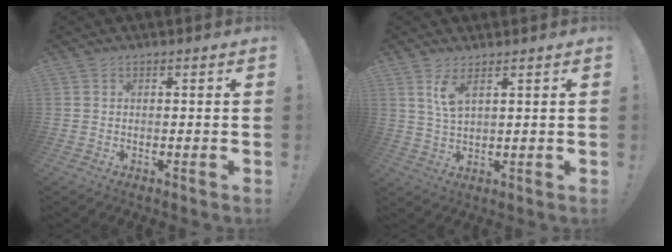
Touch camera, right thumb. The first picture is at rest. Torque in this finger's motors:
{"motor_torque": [-0.36, 0.72, -0.14, 0.21, 0.04]}